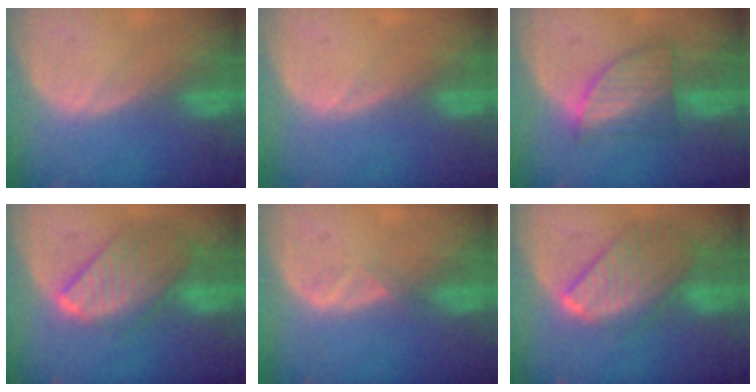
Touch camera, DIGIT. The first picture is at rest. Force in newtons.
{"total": 0.6, "press": 0.1, "slide": 0.6}
{"total": 7.0, "press": 6.4, "slide": 2.8}
{"total": 9.7, "press": 8.3, "slide": 5.0}
{"total": 1.3, "press": 1.2, "slide": 0.7}
{"total": 9.7, "press": 8.3, "slide": 5.0}